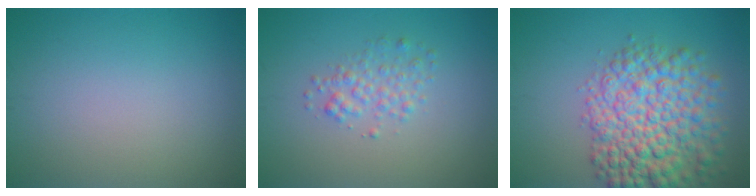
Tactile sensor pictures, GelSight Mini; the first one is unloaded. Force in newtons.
{"total": 2.0, "press": 2.0, "slide": 0.1}
{"total": 9.0, "press": 9.0, "slide": 0.3}